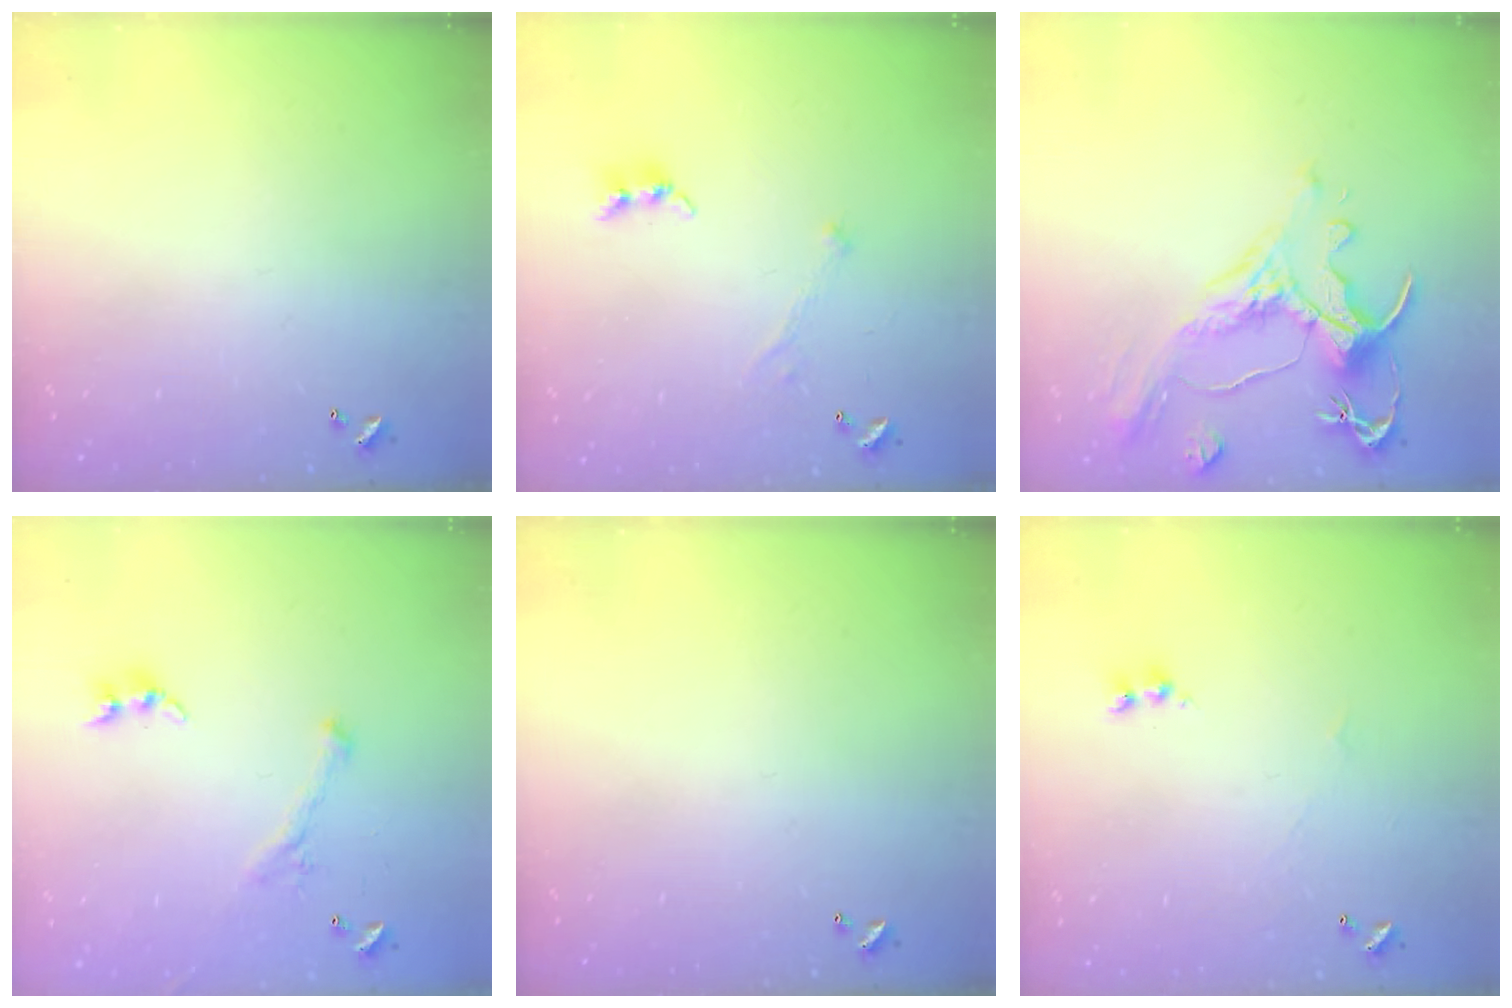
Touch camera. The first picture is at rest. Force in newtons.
{"total": 0.0}
{"total": 1.5, "press": 0.2, "slide": 1.5}
{"total": 2.8, "press": 2.6, "slide": 0.9}
{"total": 0.0}
{"total": 1.7, "press": 1.6, "slide": 0.6}